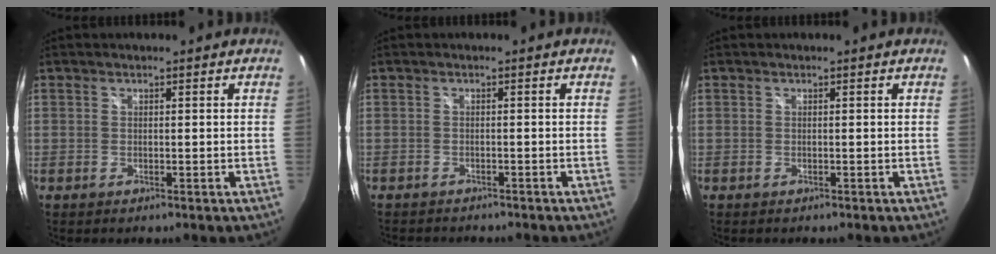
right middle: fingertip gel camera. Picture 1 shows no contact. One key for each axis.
{"total": 3.5, "fx": -3.2, "fy": 0.9, "fz": 0.9, "tx": -0.022, "ty": -0.013, "tz": -0.047}
{"total": 0.0}